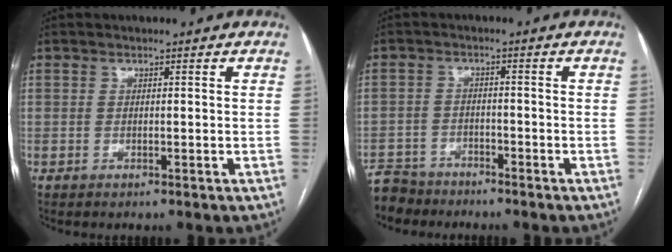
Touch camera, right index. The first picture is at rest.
{"total": 5.7, "force": [-5.2, 2.3, -0.3], "torque": [0.007, -0.007, -0.099]}